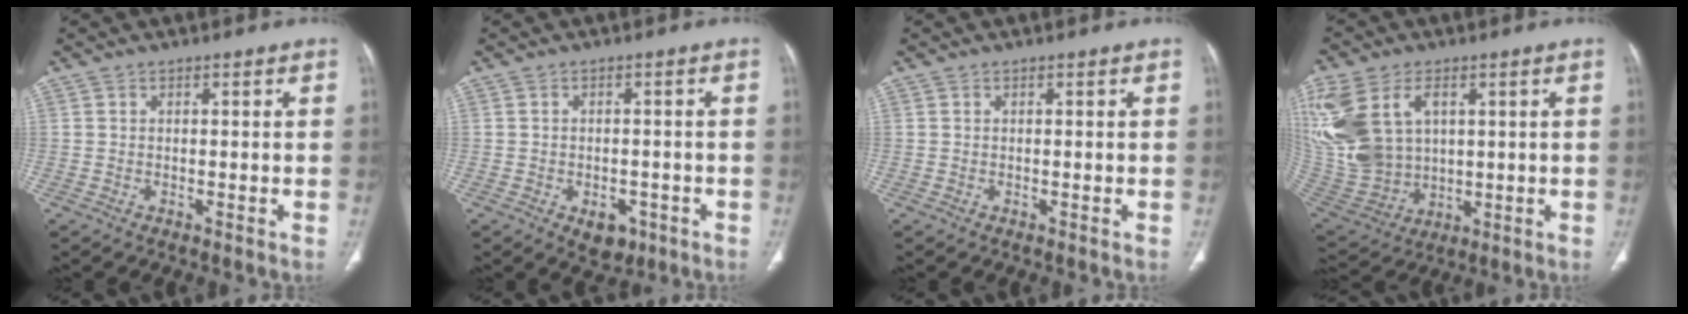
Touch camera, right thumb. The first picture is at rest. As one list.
[{"total": 4.7, "force": [-2.2, 3.2, 2.7], "torque": [-0.018, 0.009, -0.020]}, {"total": 0.0}, {"total": 22.0, "force": [6.1, 15.1, 14.8], "torque": [-0.349, -0.004, 0.139]}]